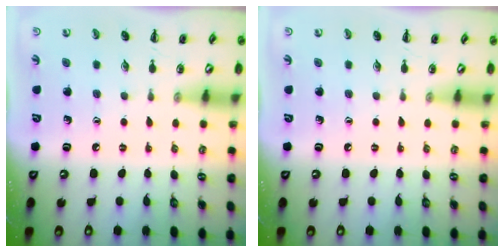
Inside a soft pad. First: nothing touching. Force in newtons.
{"total": 0.0}